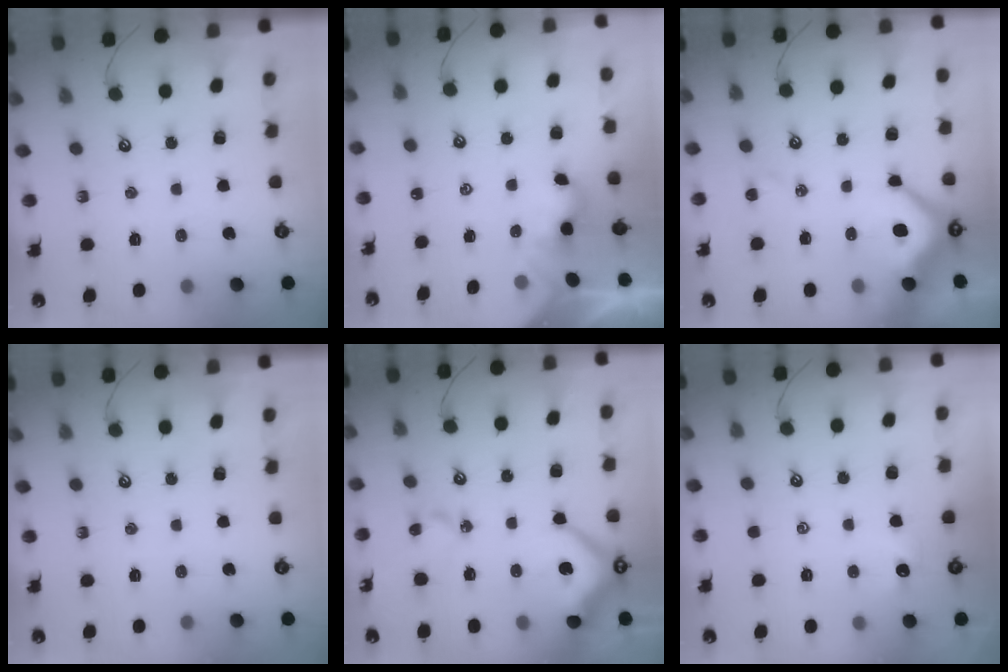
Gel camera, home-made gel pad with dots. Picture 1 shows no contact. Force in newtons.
{"total": 2.2, "press": 2.2, "slide": 0.2}
{"total": 9.2, "press": 9.0, "slide": 1.5}
{"total": 0.0}
{"total": 15.6, "press": 15.5, "slide": 2.2}
{"total": 0.9, "press": 0.8, "slide": 0.4}